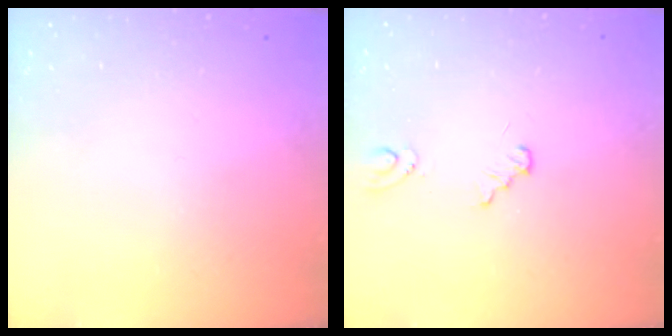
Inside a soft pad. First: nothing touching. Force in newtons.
{"total": 4.4, "press": 4.3, "slide": 1.1}